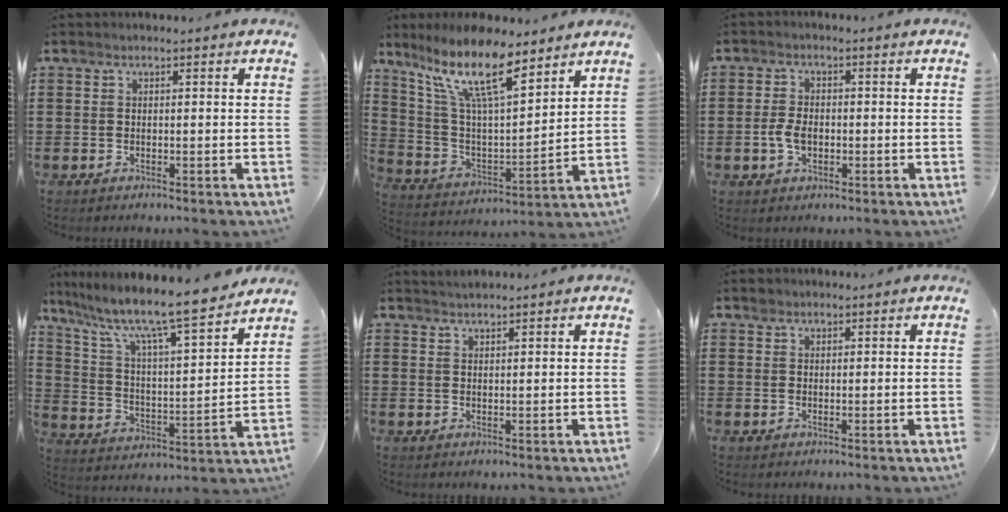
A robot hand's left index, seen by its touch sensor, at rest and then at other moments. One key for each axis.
{"total": 13.7, "fx": 9.2, "fy": 3.5, "fz": 9.6, "tx": -0.217, "ty": -0.038, "tz": 0.160}
{"total": 3.8, "fx": -0.7, "fy": 2.2, "fz": 2.9, "tx": -0.076, "ty": -0.004, "tz": -0.019}
{"total": 9.8, "fx": 8.3, "fy": 0.4, "fz": 5.1, "tx": -0.135, "ty": -0.063, "tz": 0.134}
{"total": 1.3, "fx": 1.3, "fy": 0.0, "fz": 0.1, "tx": -0.004, "ty": 0.001, "tz": 0.025}
{"total": 1.1, "fx": 0.8, "fy": 0.7, "fz": 0.1, "tx": -0.004, "ty": 0.003, "tz": 0.017}